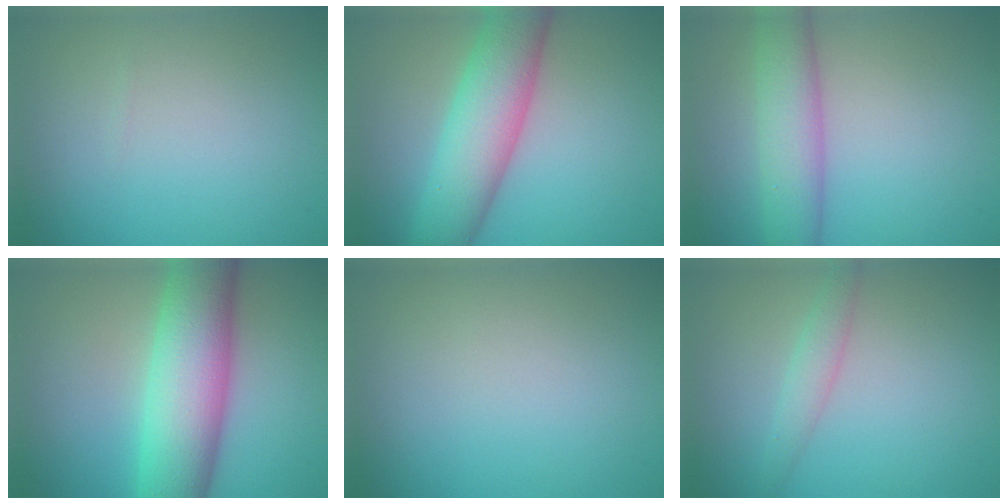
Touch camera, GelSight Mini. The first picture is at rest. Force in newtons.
{"total": 8.2, "press": 8.2, "slide": 0.5}
{"total": 5.5, "press": 5.5, "slide": 0.4}
{"total": 10.4, "press": 10.4, "slide": 0.3}
{"total": 0.0}
{"total": 1.8, "press": 1.8, "slide": 0.1}